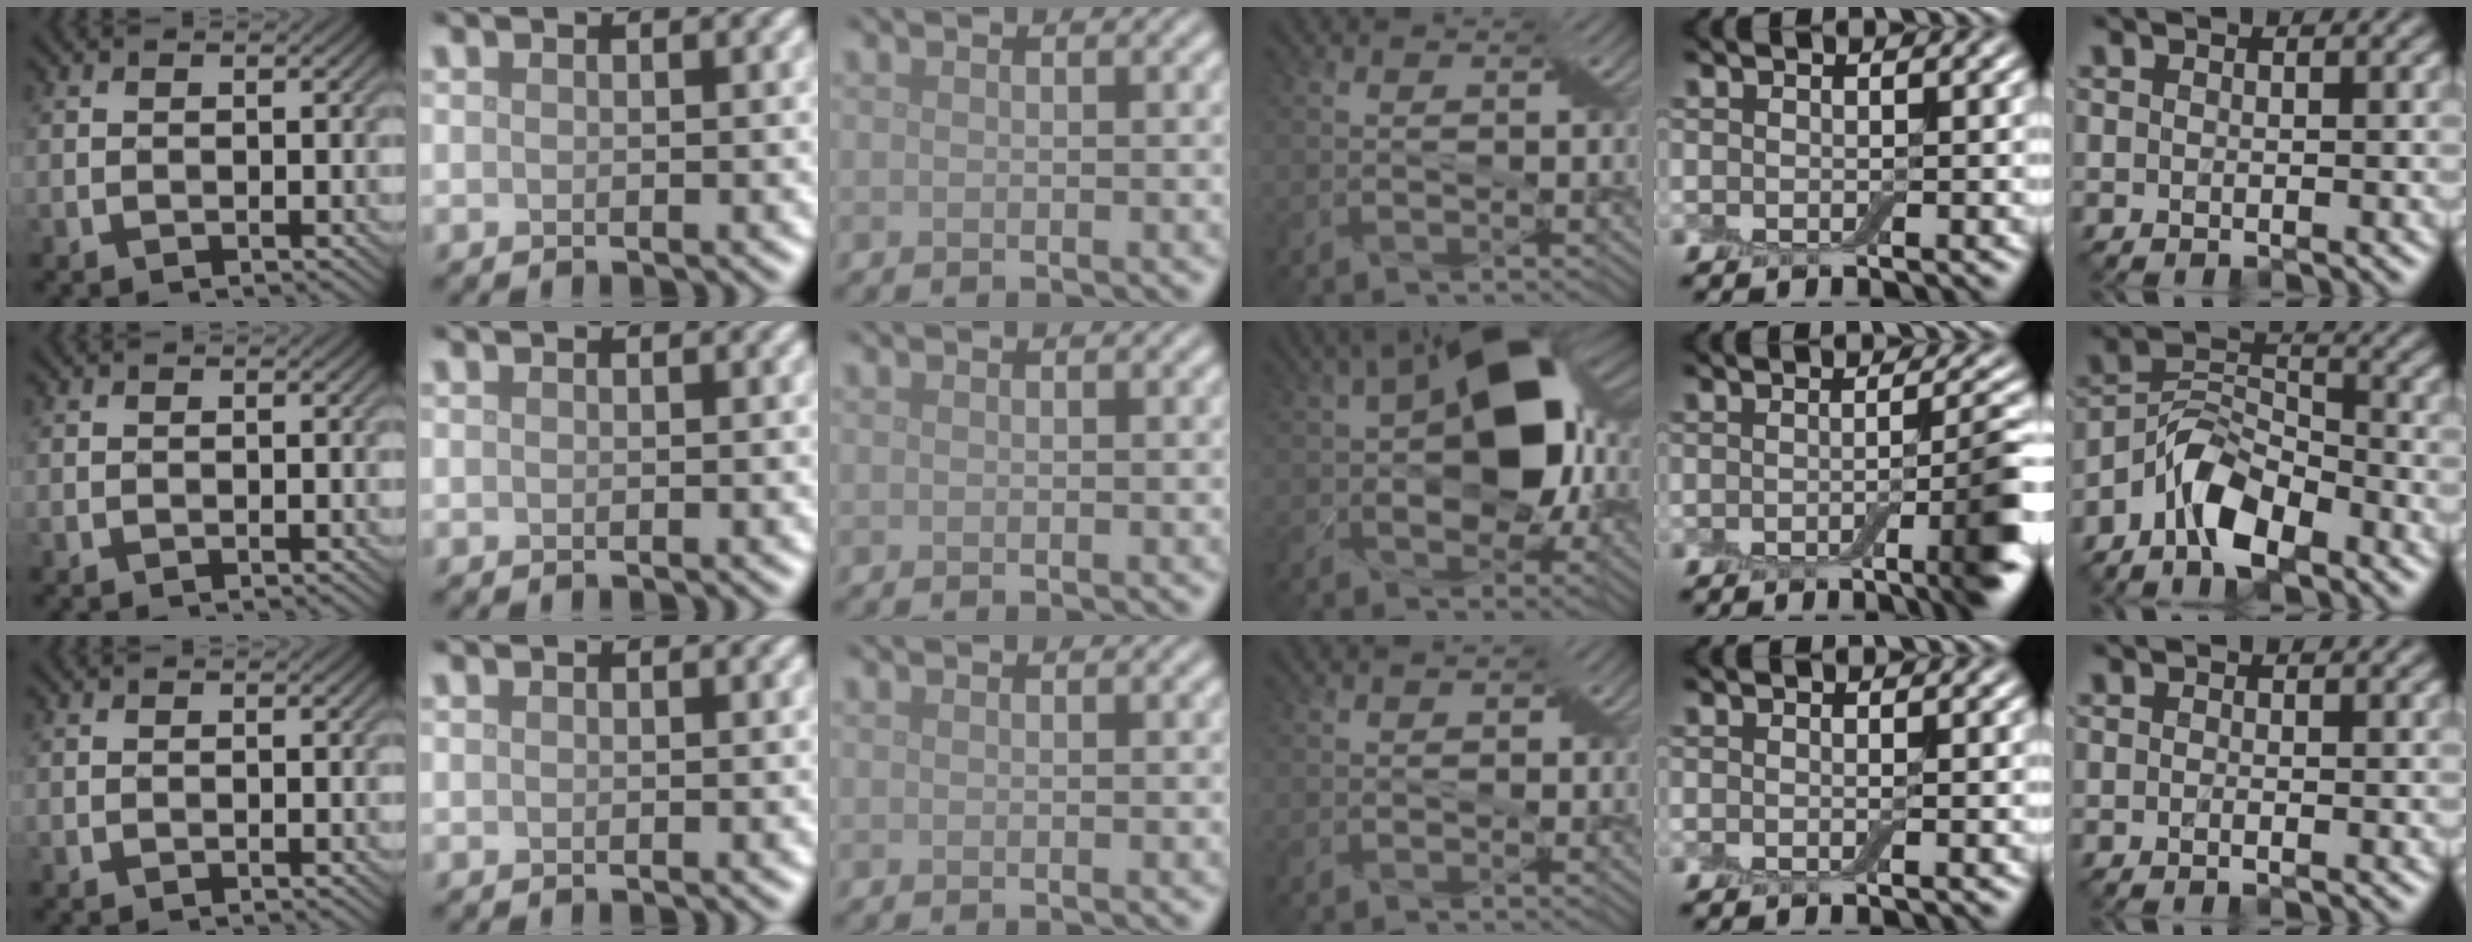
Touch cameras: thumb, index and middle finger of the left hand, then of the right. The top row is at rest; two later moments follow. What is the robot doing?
{"motion": "pour", "object": "cup"}